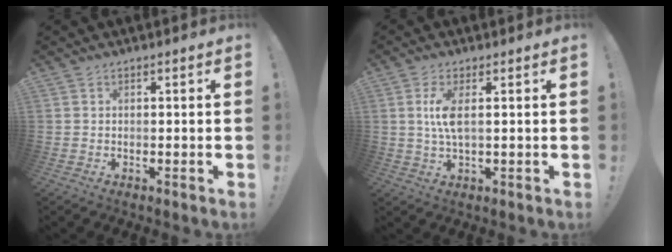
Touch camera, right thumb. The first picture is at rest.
{"total": 6.3, "force": [1.1, 1.7, 6.0], "torque": [-0.103, -0.008, 0.014]}